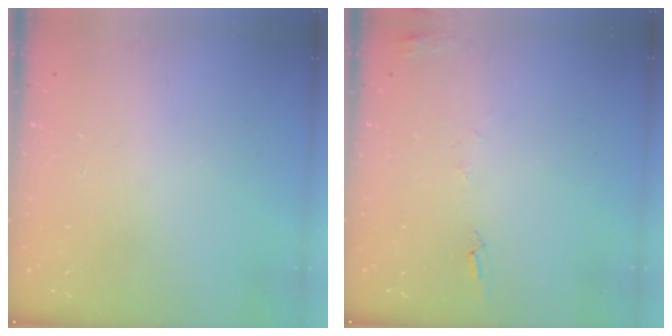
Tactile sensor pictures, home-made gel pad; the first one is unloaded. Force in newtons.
{"total": 6.0, "press": 6.0, "slide": 0.6}